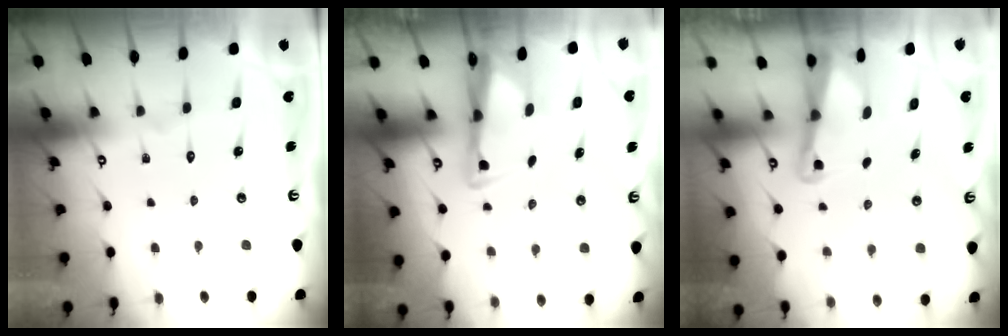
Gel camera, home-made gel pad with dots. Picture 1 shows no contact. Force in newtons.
{"total": 3.0, "press": 2.9, "slide": 0.9}
{"total": 2.2, "press": 2.2, "slide": 0.3}